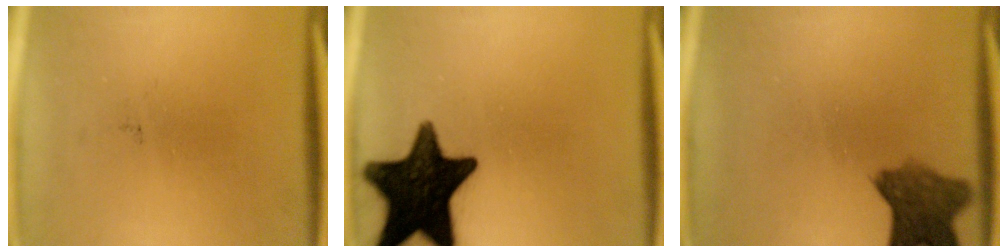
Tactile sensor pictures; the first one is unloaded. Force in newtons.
{"total": 17.8}
{"total": 7.3}